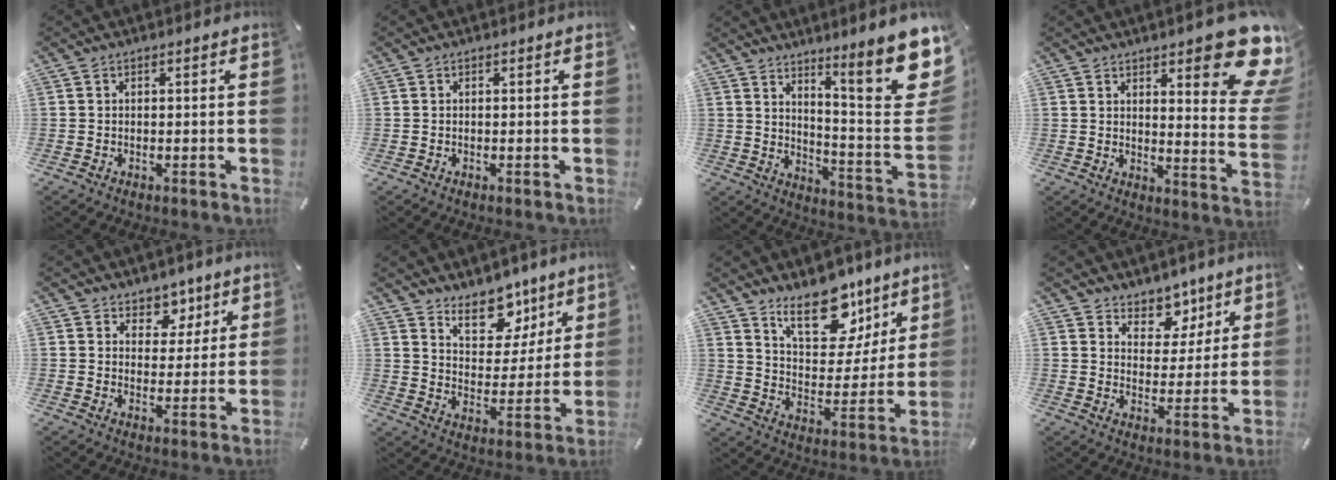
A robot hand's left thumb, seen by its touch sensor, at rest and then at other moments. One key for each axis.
{"total": 0.0}
{"total": 17.7, "fx": 10.9, "fy": 3.7, "fz": 13.5, "tx": -0.190, "ty": -0.091, "tz": 0.170}
{"total": 16.3, "fx": 10.1, "fy": 4.7, "fz": 11.9, "tx": -0.147, "ty": -0.080, "tz": 0.164}
{"total": 6.4, "fx": 3.9, "fy": 5.0, "fz": 0.6, "tx": 0.008, "ty": -0.036, "tz": 0.064}
{"total": 12.2, "fx": 9.4, "fy": 6.8, "fz": 3.8, "tx": -0.058, "ty": -0.078, "tz": 0.172}
{"total": 18.6, "fx": 12.8, "fy": 9.7, "fz": 9.5, "tx": -0.133, "ty": -0.087, "tz": 0.224}
{"total": 7.8, "fx": 5.5, "fy": 5.4, "fz": 0.4, "tx": 0.000, "ty": -0.058, "tz": 0.098}